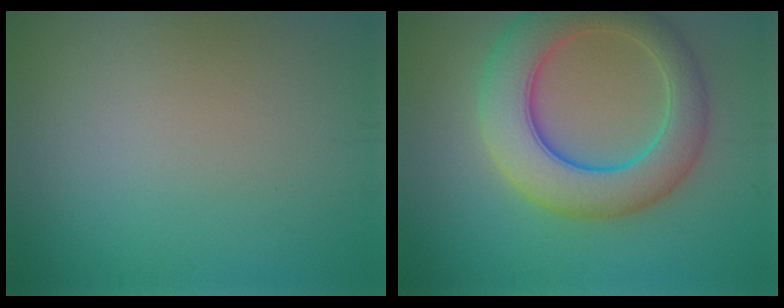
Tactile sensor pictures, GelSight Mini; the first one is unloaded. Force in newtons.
{"total": 8.2, "press": 8.2, "slide": 0.2}